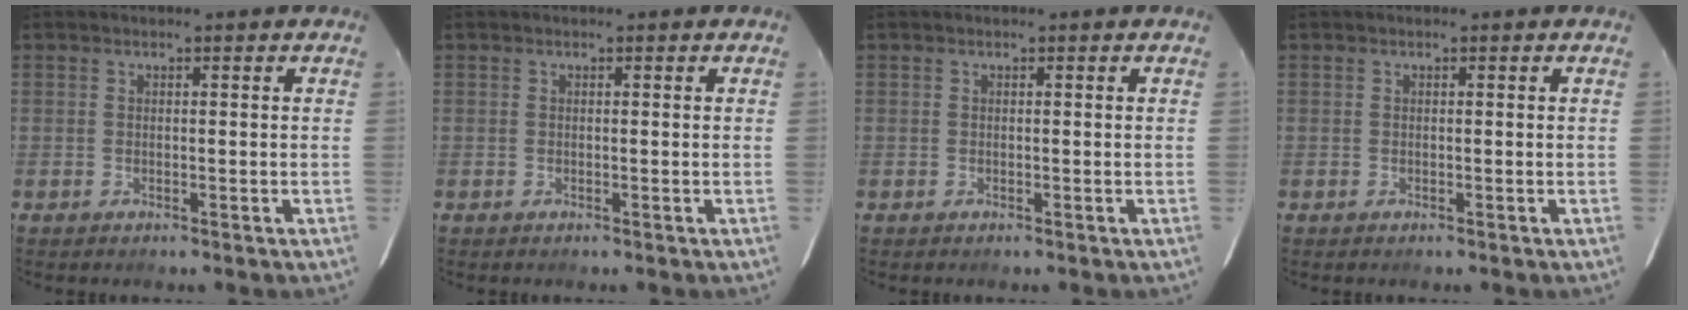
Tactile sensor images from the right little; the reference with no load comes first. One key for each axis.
{"total": 0.0}
{"total": 0.0}
{"total": 0.0}